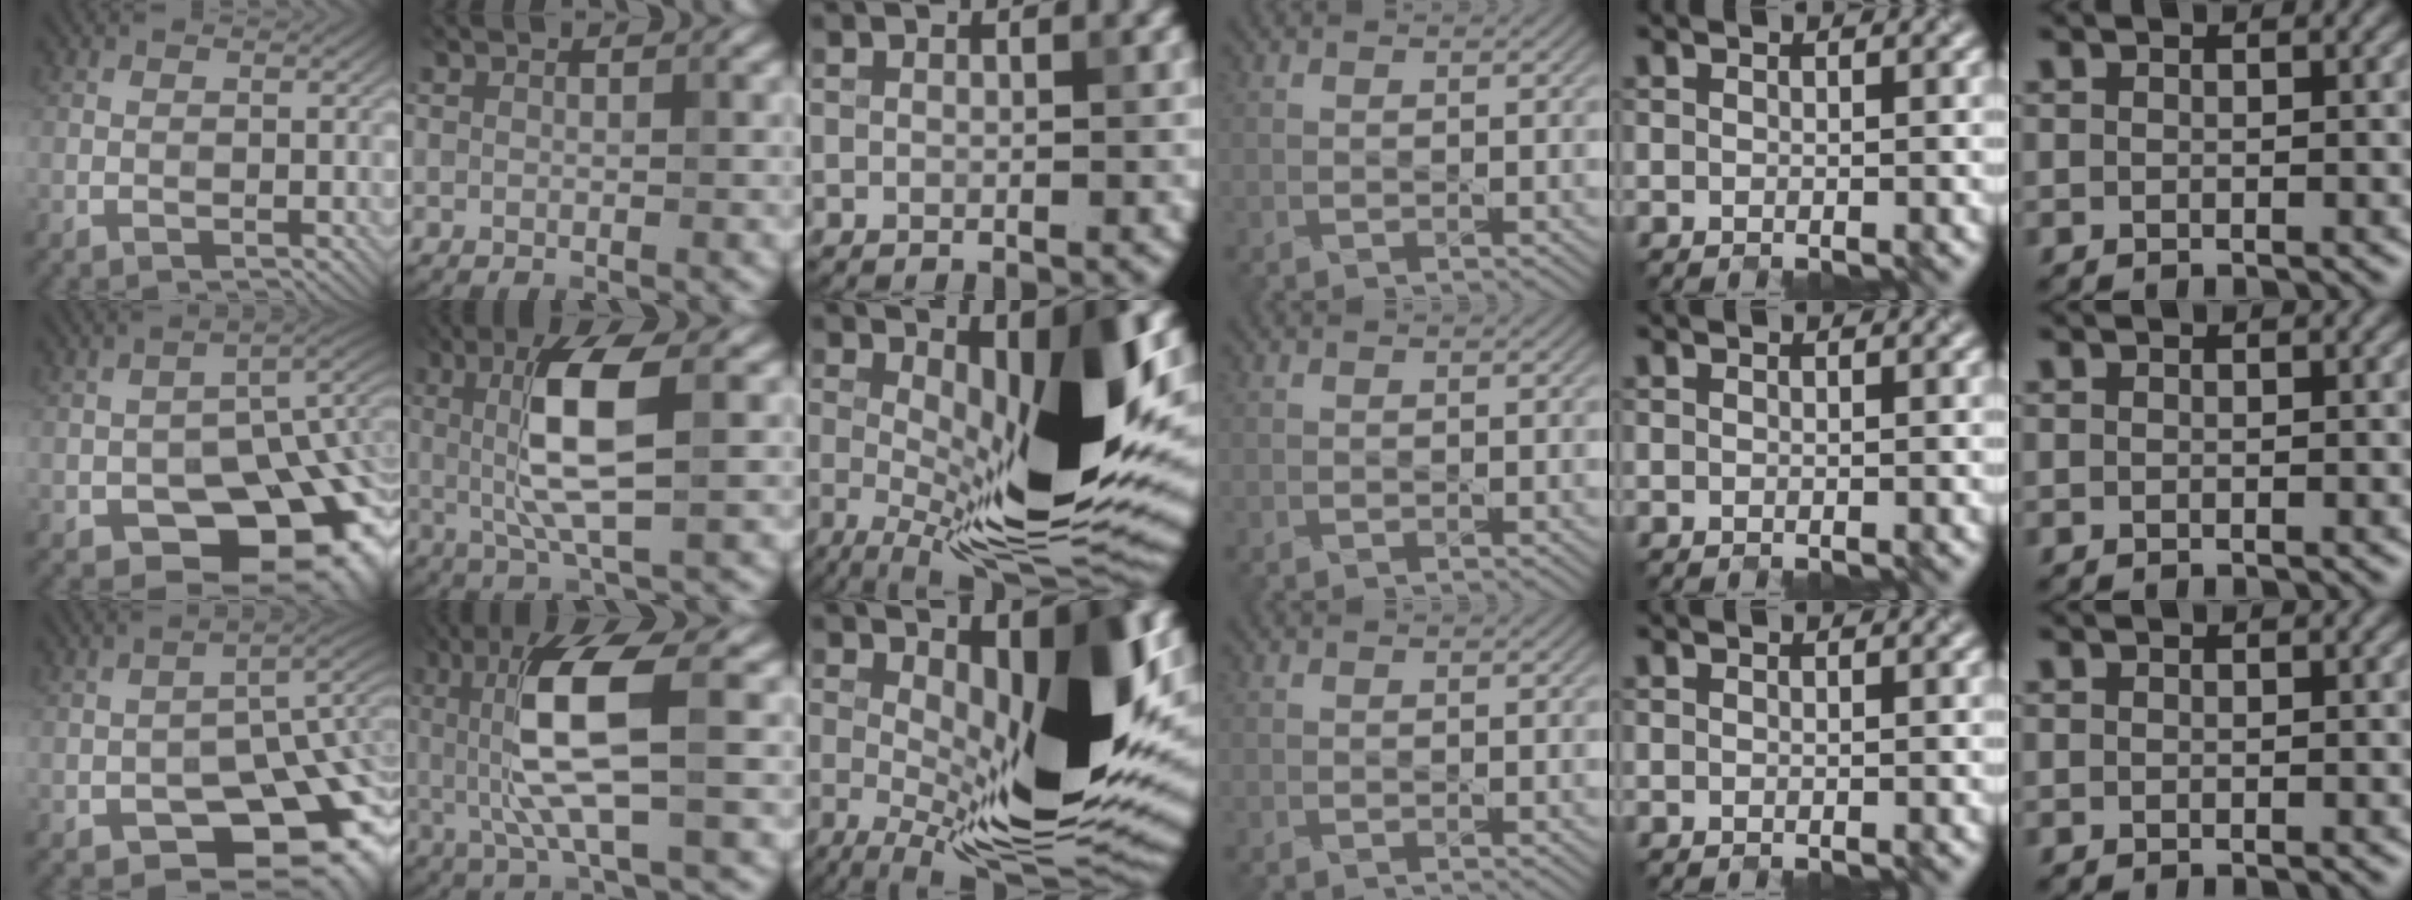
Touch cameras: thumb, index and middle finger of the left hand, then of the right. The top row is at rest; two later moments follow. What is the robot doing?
{"motion": "open", "object": "stapler"}